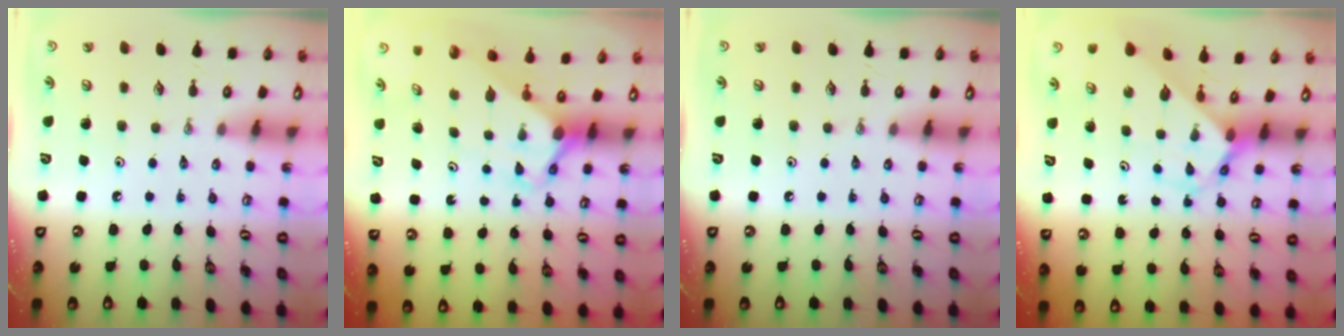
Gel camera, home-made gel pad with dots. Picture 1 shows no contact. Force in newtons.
{"total": 2.8, "press": 2.8, "slide": 0.1}
{"total": 0.0}
{"total": 2.9, "press": 2.9, "slide": 0.2}